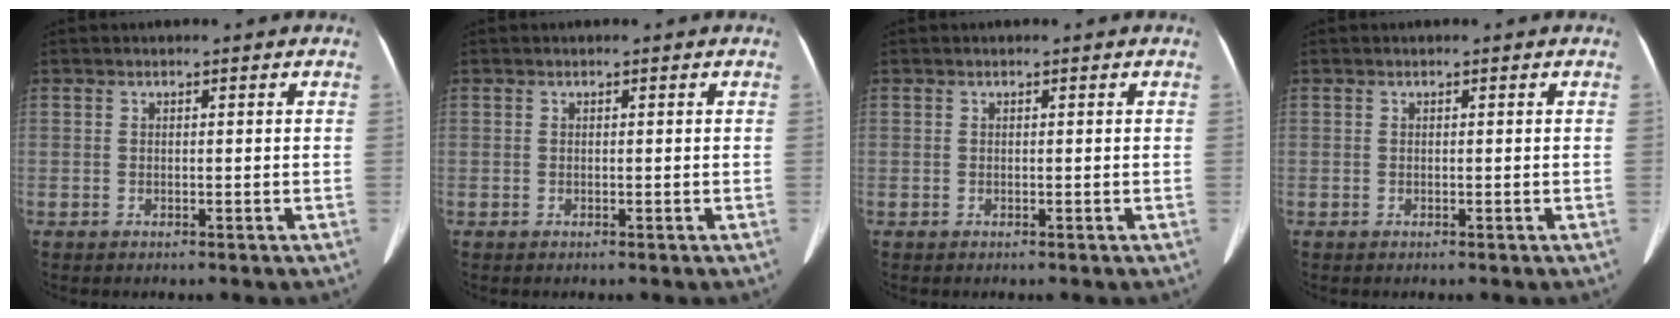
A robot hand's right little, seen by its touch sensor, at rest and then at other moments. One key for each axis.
{"total": 0.0}
{"total": 0.0}
{"total": 0.0}